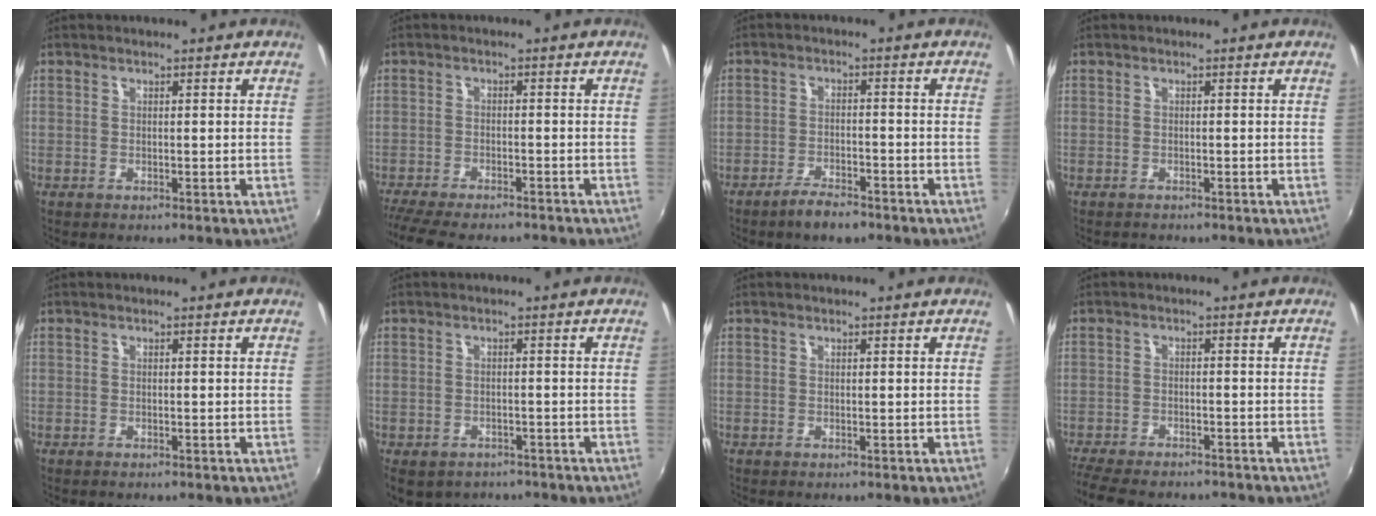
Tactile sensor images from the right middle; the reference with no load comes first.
{"total": 11.8, "force": [-10.2, 2.4, 5.4], "torque": [-0.122, -0.036, -0.164]}
{"total": 4.9, "force": [-3.9, 1.5, 2.6], "torque": [-0.066, -0.002, -0.069]}
{"total": 1.2, "force": [-1.0, 0.6, 0.0], "torque": [-0.003, 0.000, -0.017]}
{"total": 0.5, "force": [-0.5, 0.2, 0.1], "torque": [-0.003, -0.001, -0.009]}
{"total": 8.4, "force": [-5.8, 4.9, 3.5], "torque": [-0.085, -0.026, -0.078]}
{"total": 0.0}
{"total": 12.4, "force": [-10.6, 3.5, 5.3], "torque": [-0.129, -0.029, -0.169]}